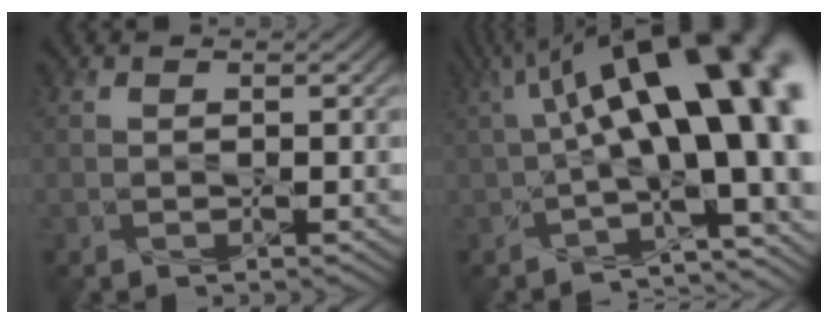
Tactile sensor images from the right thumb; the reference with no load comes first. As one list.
[{"total": 16.5, "force": [1.5, 6.1, 15.2], "torque": [-0.210, 0.019, 0.027]}]